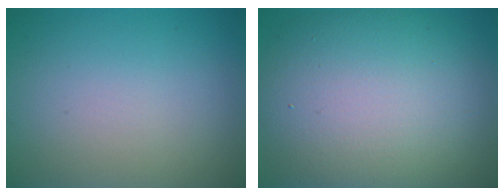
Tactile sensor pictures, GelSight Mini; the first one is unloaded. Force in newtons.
{"total": 13.3, "press": 13.3, "slide": 0.1}